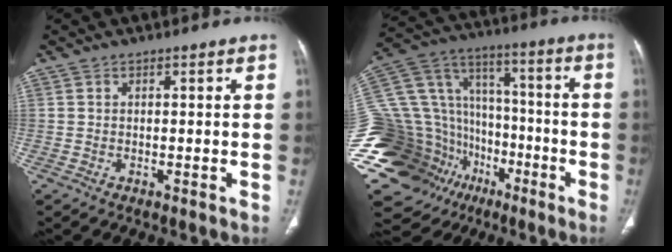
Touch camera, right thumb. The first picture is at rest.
{"total": 39.4, "force": [-15.6, 28.7, 22.1], "torque": [-0.523, 0.083, -0.254]}